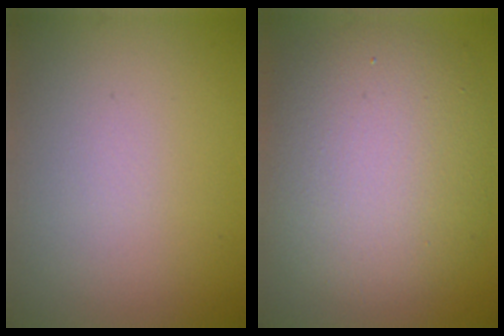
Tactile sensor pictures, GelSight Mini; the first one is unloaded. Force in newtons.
{"total": 9.9, "press": 9.9, "slide": 0.4}